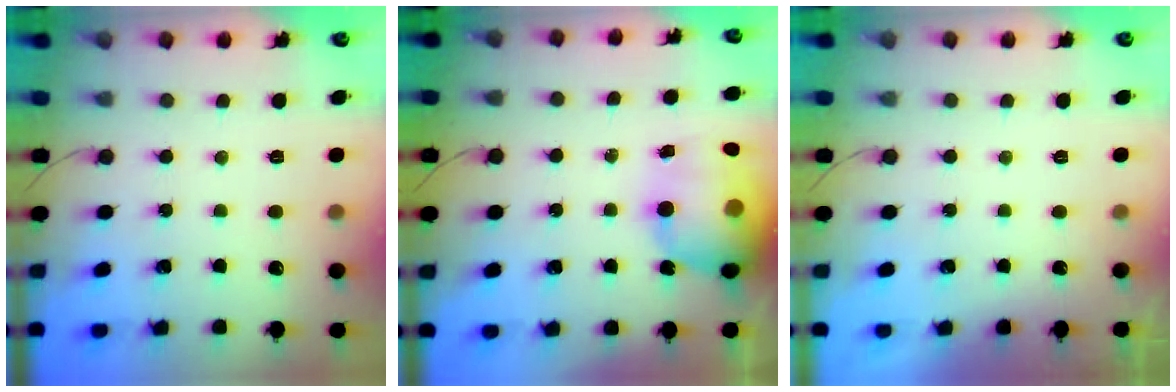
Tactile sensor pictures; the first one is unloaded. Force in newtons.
{"total": 18.8, "press": 18.3, "slide": 4.3}
{"total": 0.0}